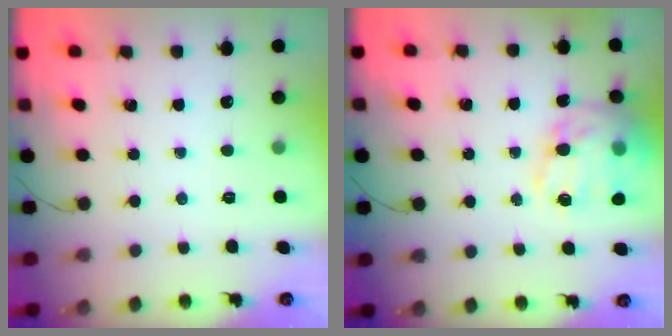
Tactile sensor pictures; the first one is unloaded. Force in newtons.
{"total": 17.0, "press": 16.6, "slide": 3.4}